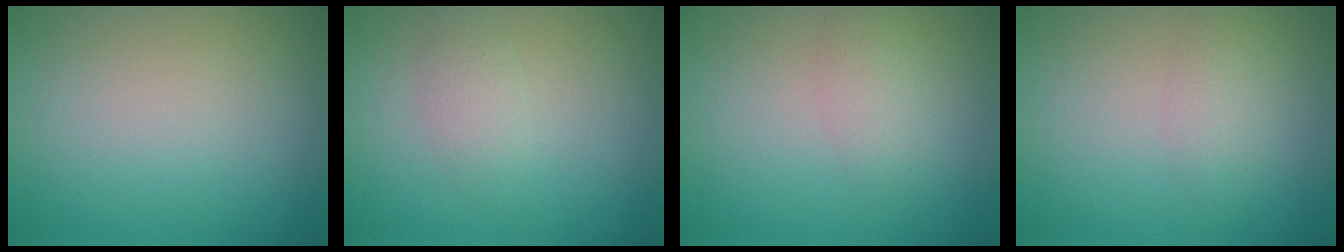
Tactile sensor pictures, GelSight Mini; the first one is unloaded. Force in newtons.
{"total": 1.6, "press": 1.6, "slide": 0.1}
{"total": 2.0, "press": 2.0, "slide": 0.1}
{"total": 1.8, "press": 1.8, "slide": 0.0}